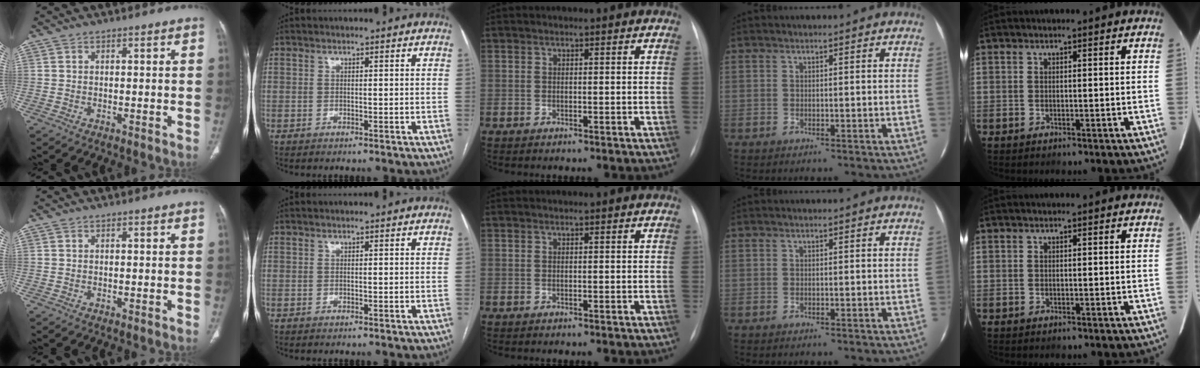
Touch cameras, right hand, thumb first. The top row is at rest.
{}